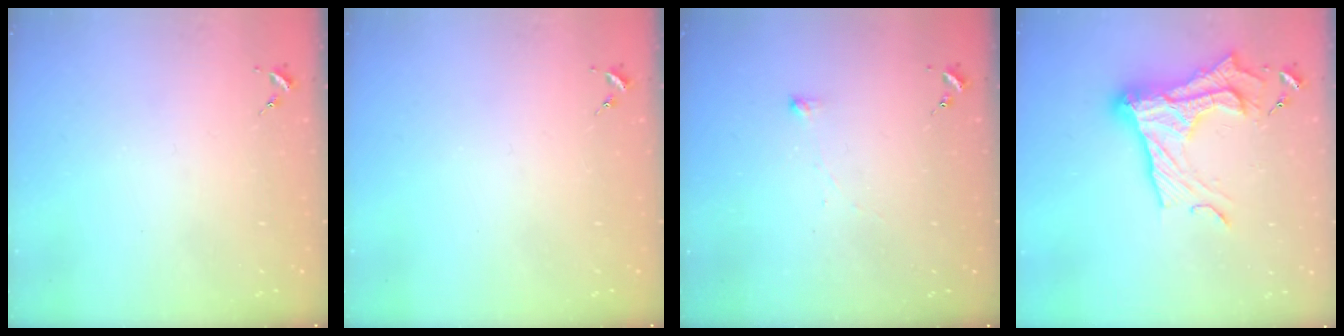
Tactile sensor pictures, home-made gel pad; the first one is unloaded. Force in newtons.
{"total": 0.0}
{"total": 3.1, "press": 3.1, "slide": 0.1}
{"total": 22.9, "press": 22.8, "slide": 1.7}